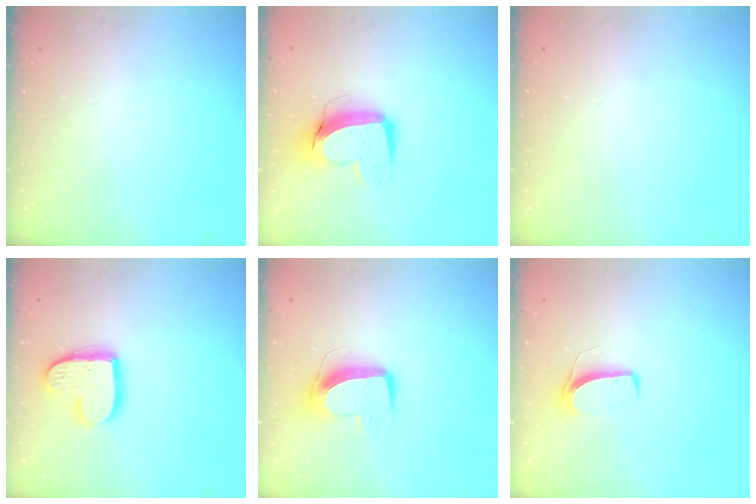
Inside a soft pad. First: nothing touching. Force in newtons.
{"total": 11.3, "press": 11.2, "slide": 1.1}
{"total": 0.0}
{"total": 13.0, "press": 13.0, "slide": 0.8}
{"total": 12.1, "press": 12.1, "slide": 1.0}
{"total": 7.0, "press": 7.0, "slide": 0.4}